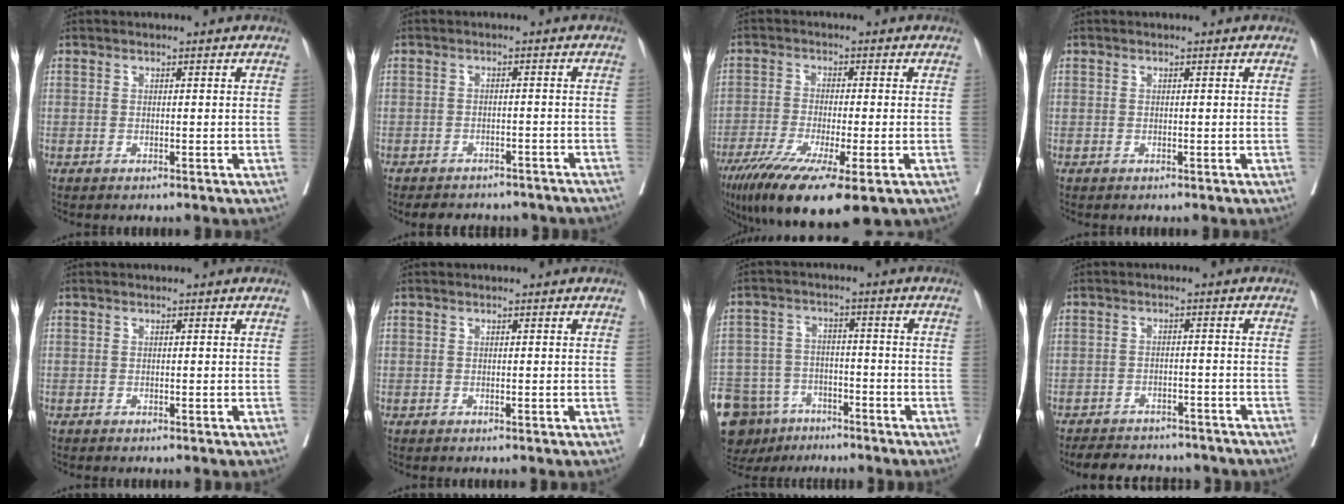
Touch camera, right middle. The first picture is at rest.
{"total": 11.6, "force": [-10.2, 3.9, 3.8], "torque": [-0.063, 0.003, -0.111]}
{"total": 14.9, "force": [-9.3, 2.1, 11.4], "torque": [-0.182, -0.041, -0.152]}
{"total": 0.0}
{"total": 0.0}
{"total": 0.0}
{"total": 17.0, "force": [-11.3, 10.8, 6.8], "torque": [-0.182, -0.002, -0.176]}
{"total": 13.4, "force": [-11.8, 4.5, 4.5], "torque": [-0.083, 0.005, -0.144]}